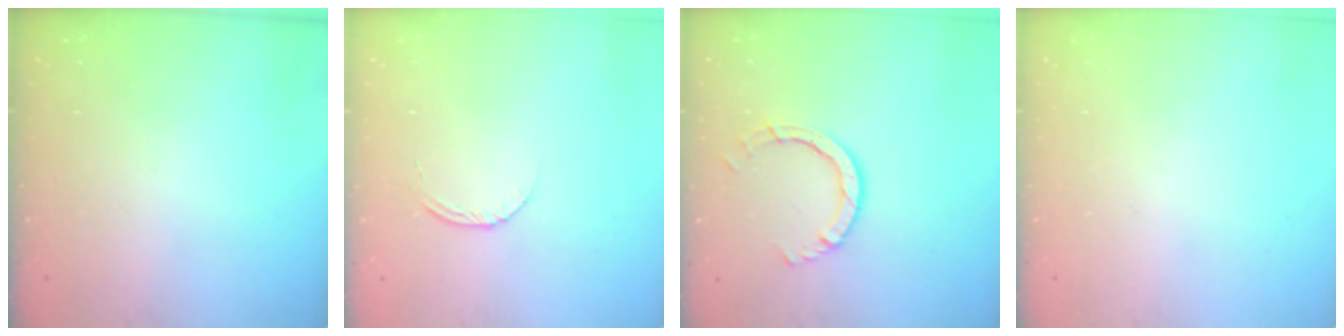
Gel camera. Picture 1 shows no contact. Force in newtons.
{"total": 4.2, "press": 4.2, "slide": 0.4}
{"total": 5.9, "press": 5.9, "slide": 0.5}
{"total": 0.0}